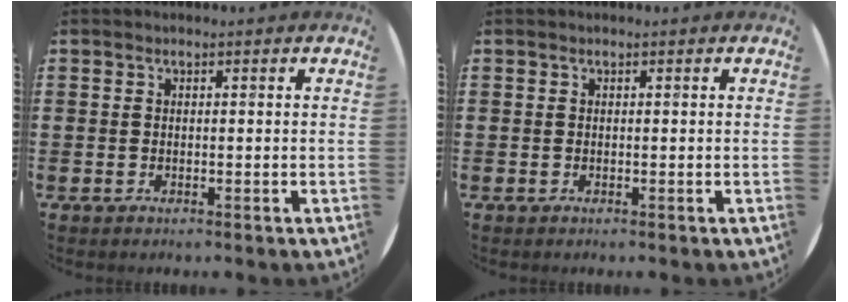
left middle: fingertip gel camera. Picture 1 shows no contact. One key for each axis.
{"total": 0.0}